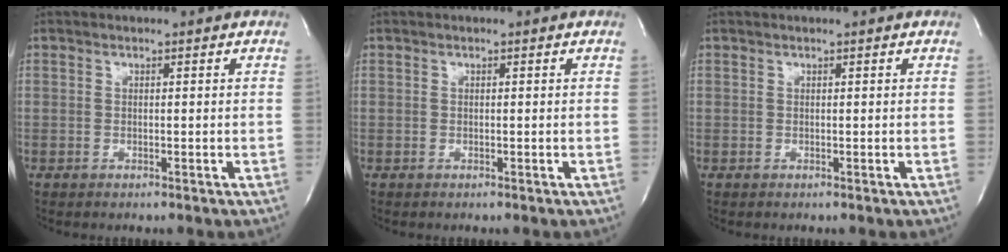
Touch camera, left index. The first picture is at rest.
{"total": 0.0}
{"total": 0.0}